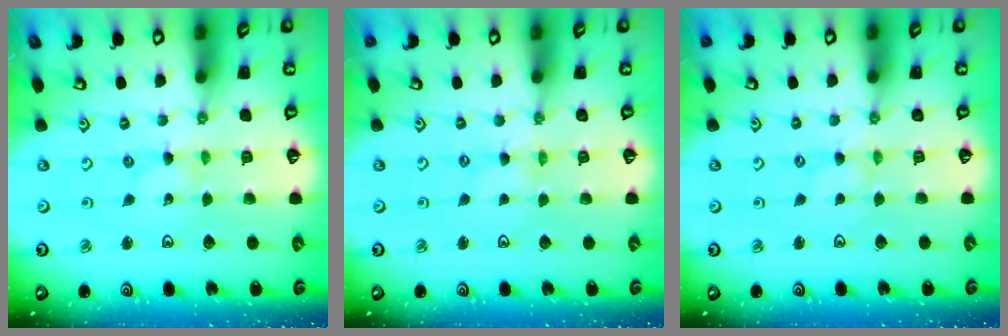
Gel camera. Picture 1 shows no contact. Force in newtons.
{"total": 0.0}
{"total": 0.0}